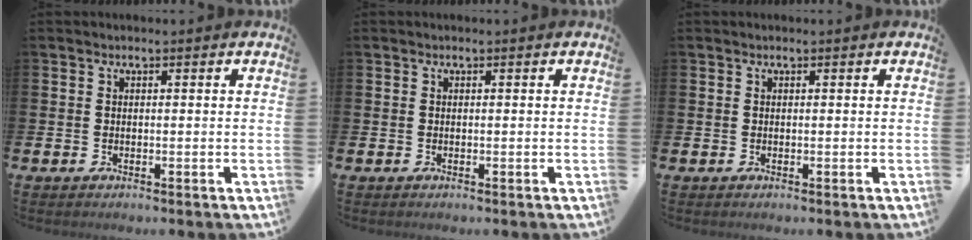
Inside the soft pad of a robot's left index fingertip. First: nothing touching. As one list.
[{"total": 0.0}, {"total": 0.0}]